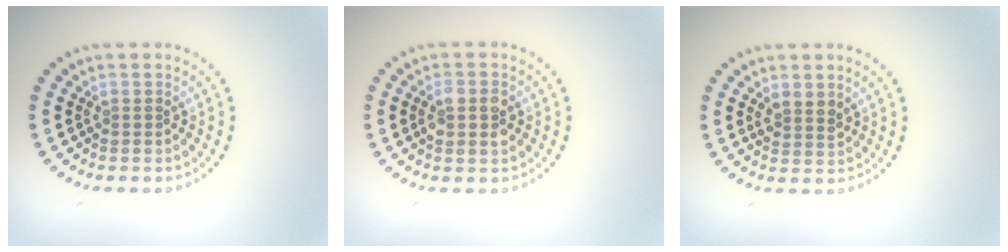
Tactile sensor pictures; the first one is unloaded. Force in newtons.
{"total": 2.3, "press": 2.2, "slide": 0.2}
{"total": 1.6, "press": 1.4, "slide": 0.7}